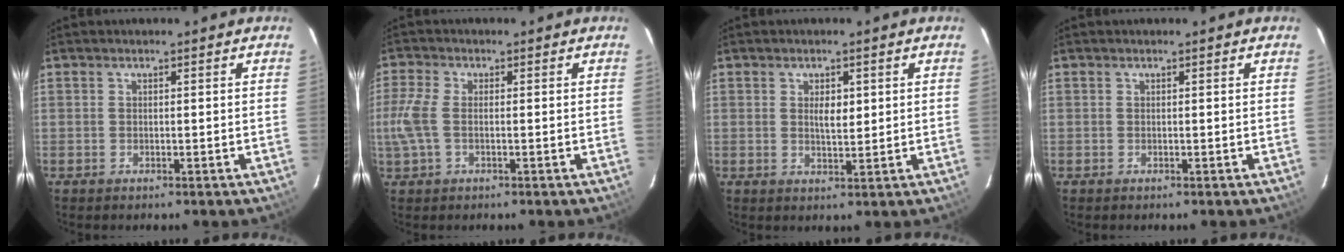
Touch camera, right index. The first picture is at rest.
{"total": 5.0, "force": [-0.7, 2.5, 4.2], "torque": [-0.104, 0.003, -0.013]}
{"total": 2.9, "force": [0.8, 1.4, 2.4], "torque": [-0.040, 0.003, 0.014]}
{"total": 0.0}